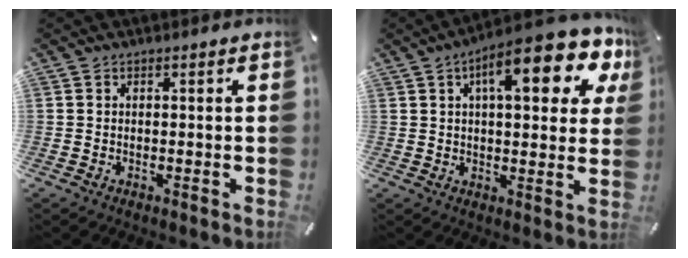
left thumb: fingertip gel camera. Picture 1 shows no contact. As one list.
[{"total": 16.7, "force": [7.9, 5.7, 13.5], "torque": [-0.203, -0.026, 0.121]}]